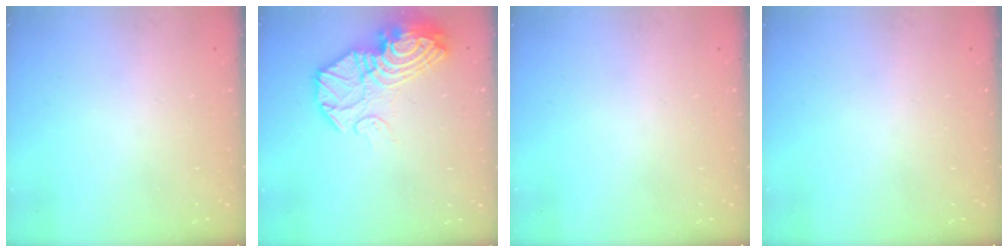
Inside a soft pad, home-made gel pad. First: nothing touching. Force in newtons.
{"total": 17.8, "press": 17.8, "slide": 1.8}
{"total": 0.0}
{"total": 0.0}